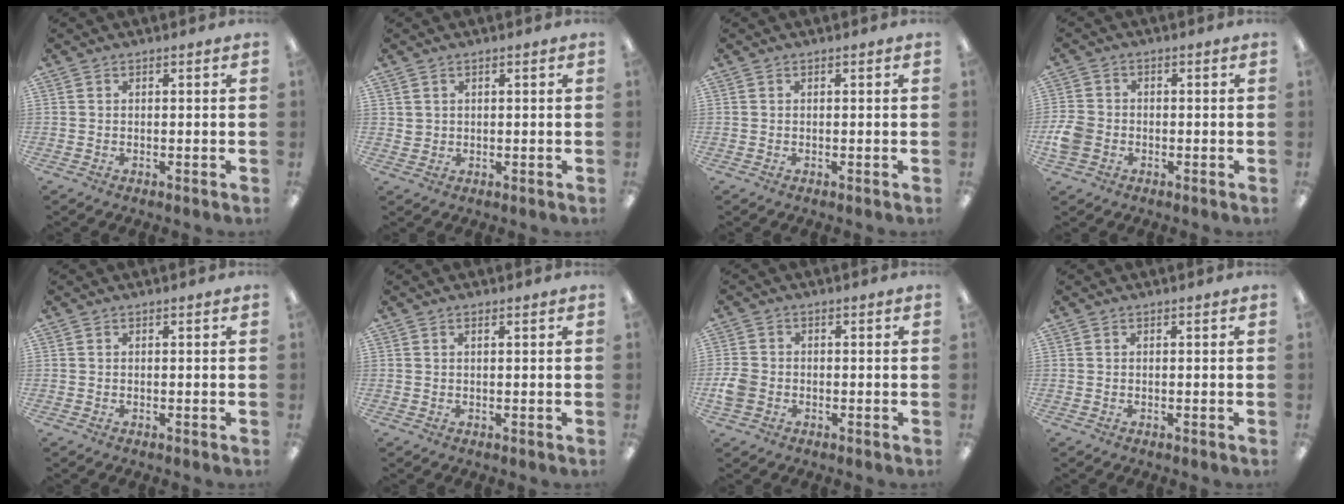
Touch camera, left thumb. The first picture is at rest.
{"total": 1.8, "force": [1.0, 1.5, 0.2], "torque": [-0.005, 0.001, 0.018]}
{"total": 0.0}
{"total": 5.6, "force": [-1.8, 4.5, 3.0], "torque": [-0.065, 0.011, -0.032]}
{"total": 0.0}
{"total": 0.8, "force": [0.4, 0.2, 0.6], "torque": [-0.013, 0.002, 0.007]}
{"total": 4.4, "force": [-1.3, 3.5, 2.4], "torque": [-0.049, 0.007, -0.025]}
{"total": 0.0}